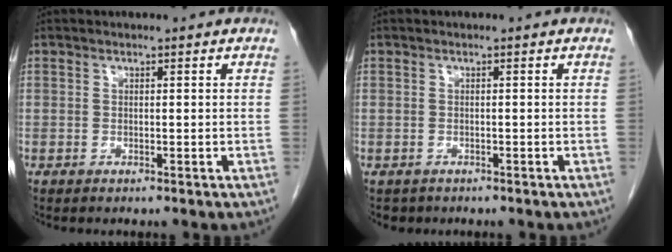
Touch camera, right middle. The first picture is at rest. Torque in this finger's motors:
{"motor_torque": [-0.35, 0.04, -0.04, -0.01]}